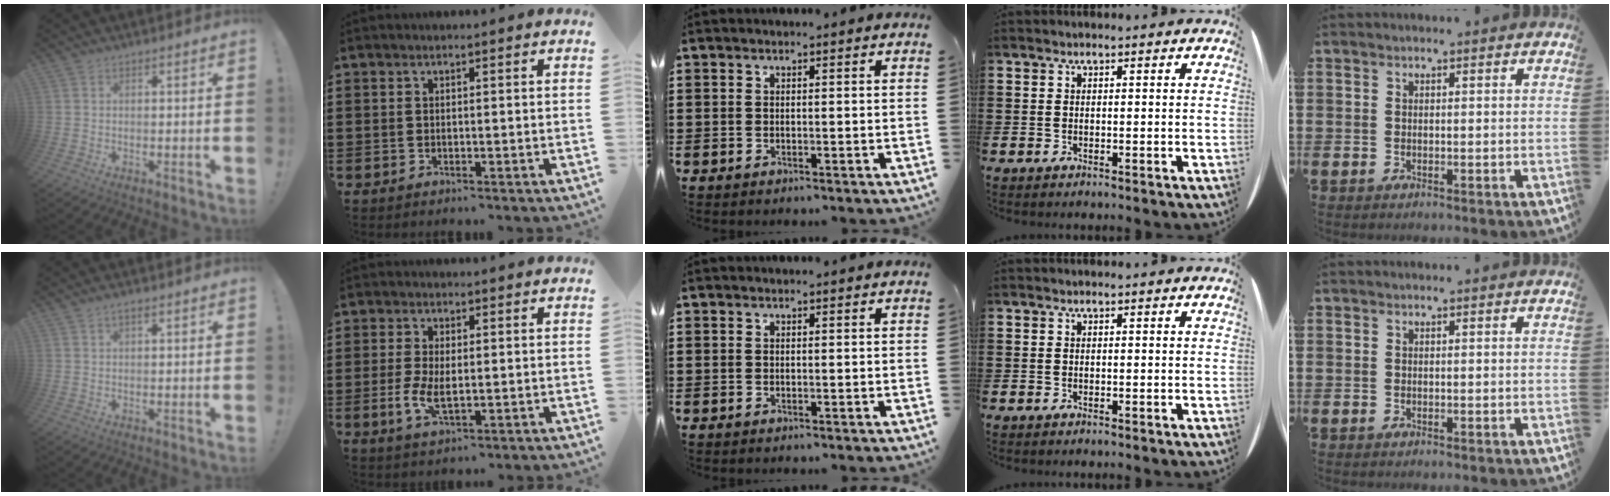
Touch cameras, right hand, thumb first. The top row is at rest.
{"thumb": {"total": 1.5, "force": [0.9, 0.4, 1.2], "torque": [-0.029, 0.002, 0.017]}, "index": {"total": 4.5, "force": [-0.3, 2.2, 3.9], "torque": [-0.085, -0.001, -0.008]}}